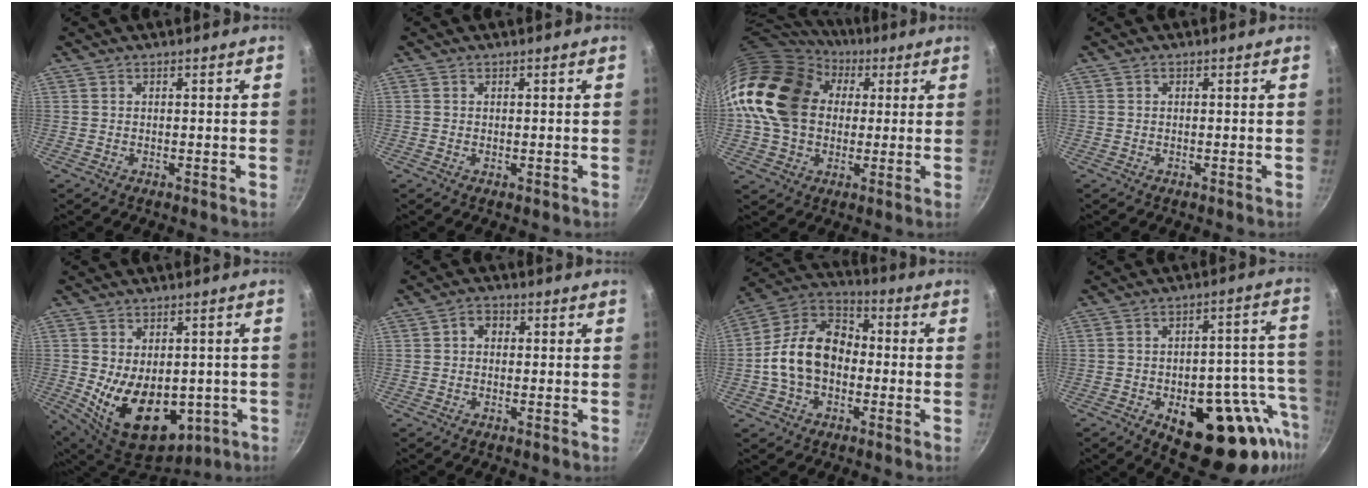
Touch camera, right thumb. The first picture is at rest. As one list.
[{"total": 0.0}, {"total": 22.0, "force": [3.3, 17.1, 13.5], "torque": [-0.241, 0.039, 0.051]}, {"total": 0.0}, {"total": 16.9, "force": [-2.7, 11.1, 12.5], "torque": [-0.171, -0.020, -0.012]}, {"total": 3.0, "force": [0.4, 2.4, 1.8], "torque": [-0.020, 0.006, -0.001]}, {"total": 15.0, "force": [-1.7, 10.7, 10.3], "torque": [-0.147, 0.044, -0.050]}, {"total": 21.0, "force": [-8.0, 10.8, 16.1], "torque": [-0.150, 0.021, -0.102]}]